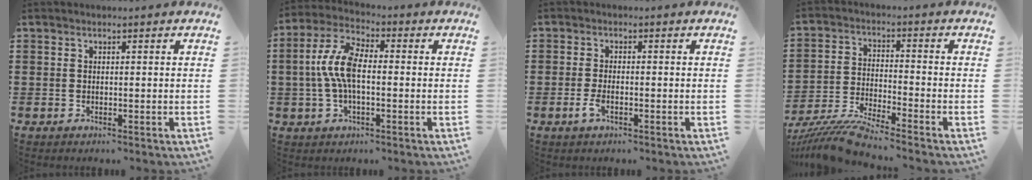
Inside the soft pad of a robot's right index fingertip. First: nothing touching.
{"total": 7.9, "force": [-0.2, 3.4, 7.1], "torque": [-0.165, 0.000, -0.012]}
{"total": 2.3, "force": [-1.1, 0.7, 1.9], "torque": [-0.049, -0.007, -0.024]}
{"total": 7.6, "force": [-7.2, -0.4, 2.5], "torque": [-0.062, -0.010, -0.143]}